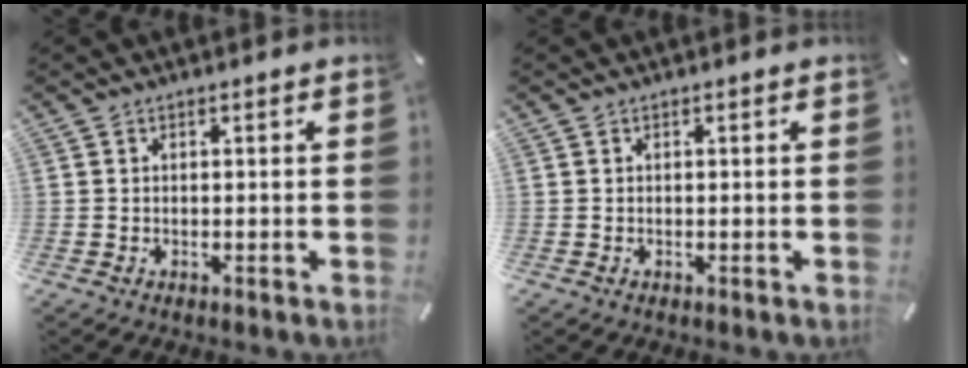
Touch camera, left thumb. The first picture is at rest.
{"total": 0.0}